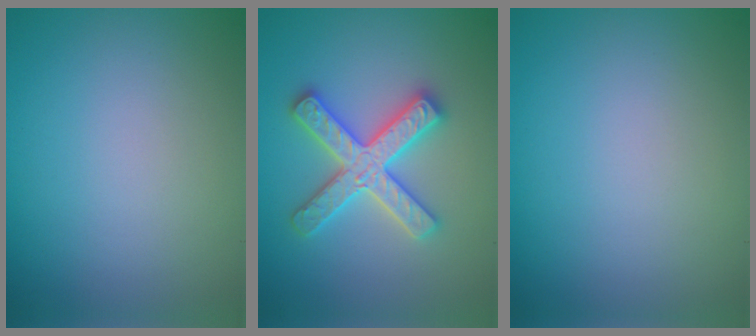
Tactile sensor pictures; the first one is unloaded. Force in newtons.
{"total": 5.0, "press": 5.0, "slide": 0.8}
{"total": 0.0}